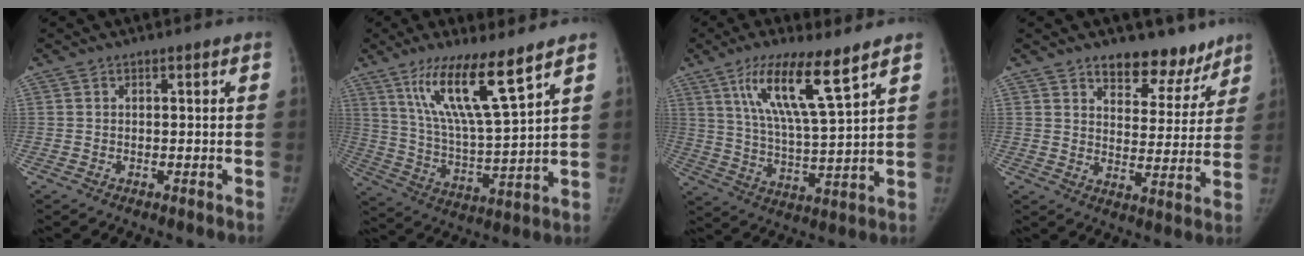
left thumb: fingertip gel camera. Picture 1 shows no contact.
{"total": 15.2, "force": [9.5, 2.0, 11.7], "torque": [-0.209, -0.058, 0.187]}
{"total": 13.8, "force": [8.0, 2.1, 11.0], "torque": [-0.198, -0.041, 0.153]}
{"total": 10.9, "force": [8.4, 5.8, 3.7], "torque": [0.006, -0.051, 0.122]}